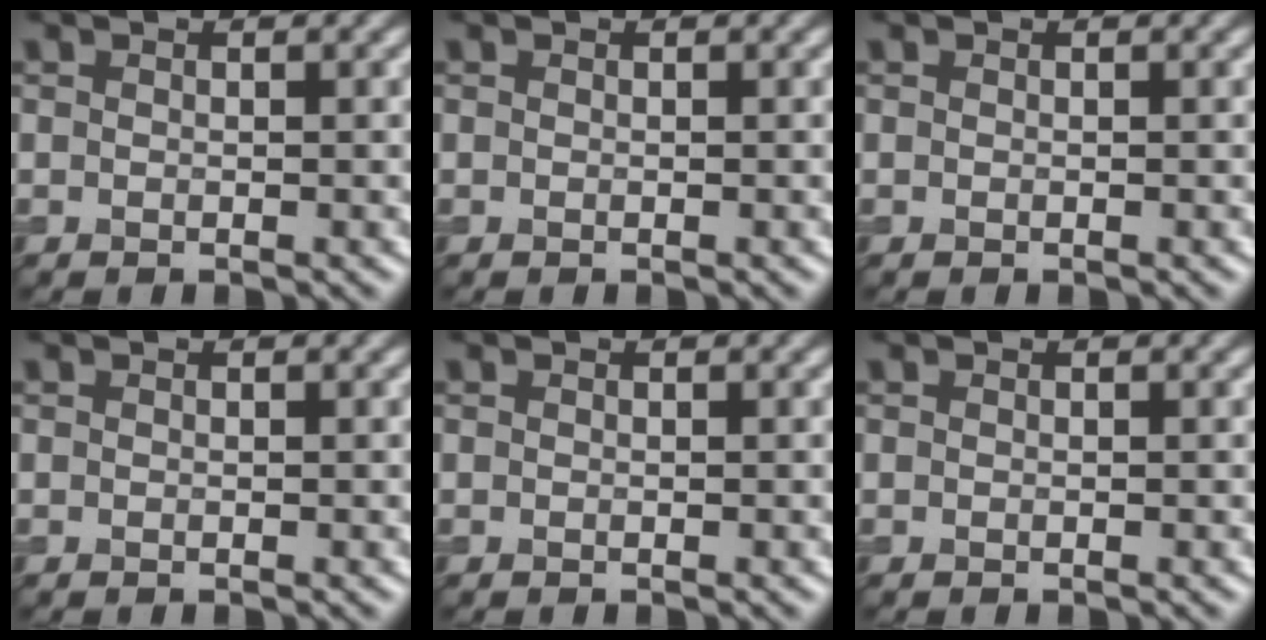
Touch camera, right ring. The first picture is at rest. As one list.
[{"total": 0.0}, {"total": 0.0}, {"total": 0.0}, {"total": 0.0}, {"total": 0.0}]